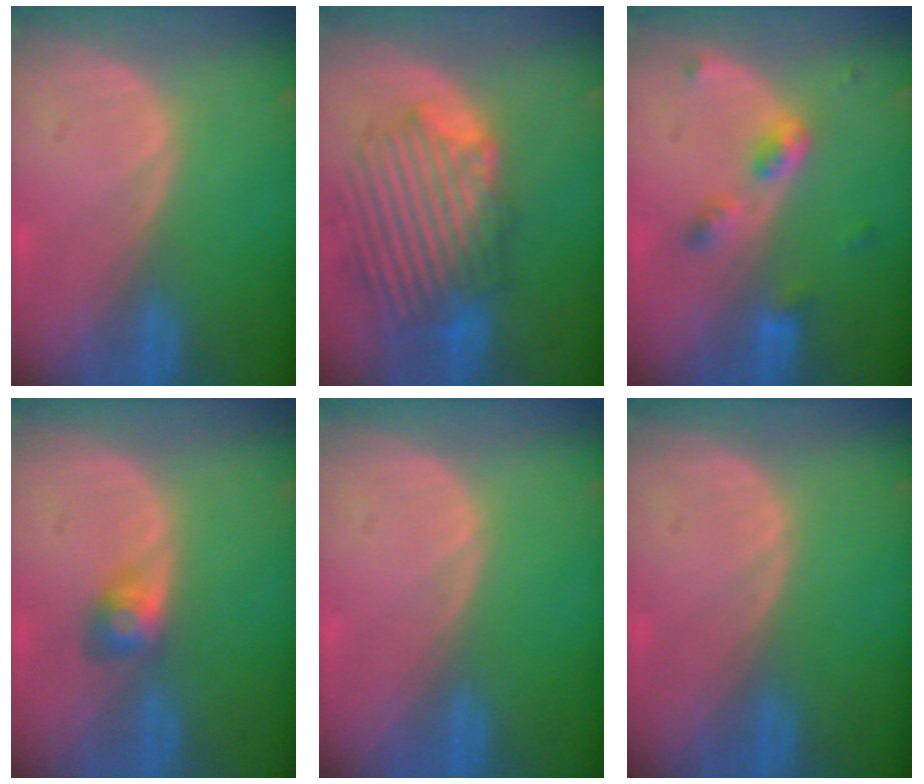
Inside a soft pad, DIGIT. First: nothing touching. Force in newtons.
{"total": 9.7, "press": 9.6, "slide": 1.1}
{"total": 4.2, "press": 4.2, "slide": 0.5}
{"total": 3.0, "press": 2.7, "slide": 1.3}
{"total": 0.0}
{"total": 0.0}